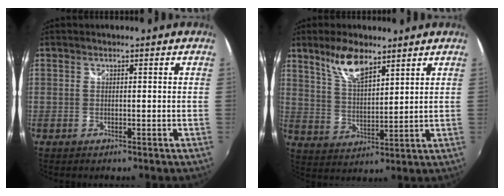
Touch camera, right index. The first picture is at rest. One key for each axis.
{"total": 8.5, "fx": 5.9, "fy": 2.9, "fz": 5.3, "tx": -0.099, "ty": 0.006, "tz": 0.118}